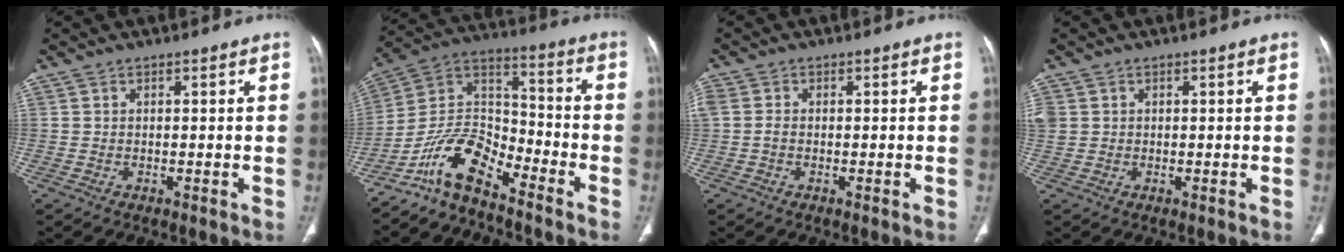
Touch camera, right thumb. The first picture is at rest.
{"total": 11.2, "force": [-8.9, 3.9, 5.6], "torque": [-0.099, 0.090, -0.179]}
{"total": 1.9, "force": [-0.5, 1.1, 1.4], "torque": [-0.031, 0.002, -0.012]}
{"total": 3.5, "force": [0.6, 3.2, 1.5], "torque": [-0.043, 0.014, 0.021]}